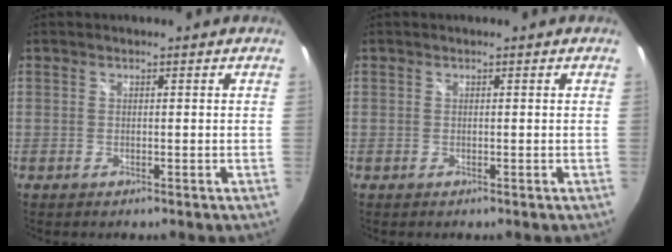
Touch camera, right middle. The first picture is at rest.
{"total": 0.0}